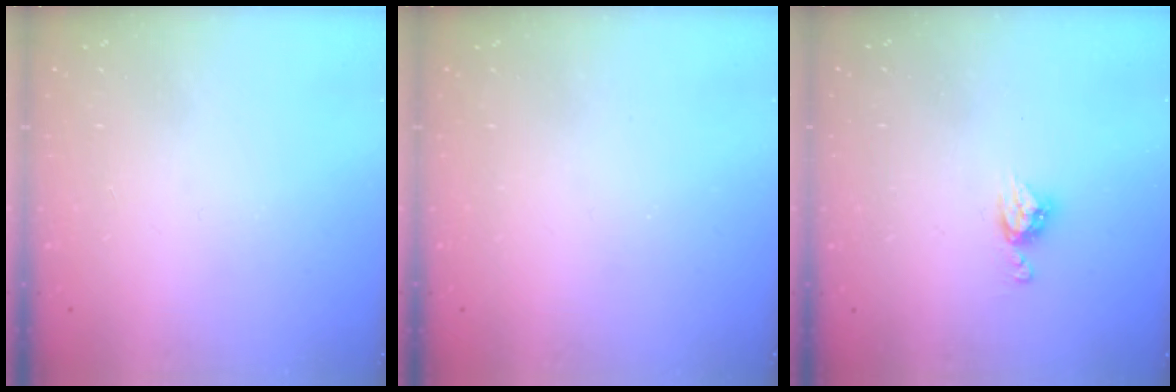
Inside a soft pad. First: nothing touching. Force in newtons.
{"total": 0.0}
{"total": 6.3, "press": 6.3, "slide": 0.5}